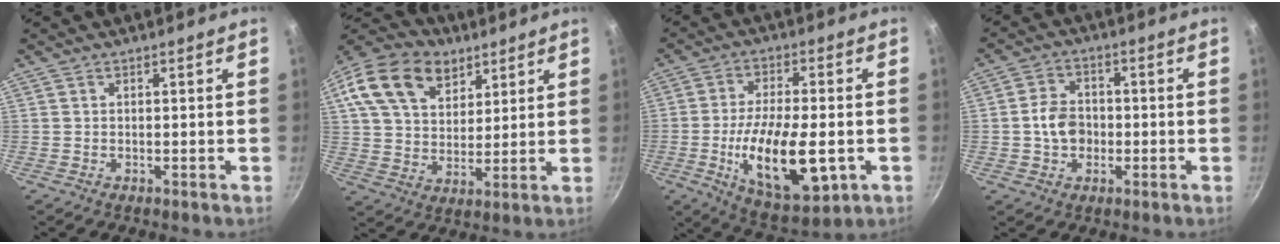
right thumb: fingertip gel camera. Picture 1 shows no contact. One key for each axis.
{"total": 18.8, "fx": 9.5, "fy": 12.6, "fz": 10.2, "tx": -0.169, "ty": -0.008, "tz": 0.164}
{"total": 18.1, "fx": -4.2, "fy": 7.5, "fz": 15.9, "tx": -0.261, "ty": 0.004, "tz": -0.064}
{"total": 6.6, "fx": -1.0, "fy": 5.2, "fz": 3.9, "tx": -0.045, "ty": 0.016, "tz": -0.021}